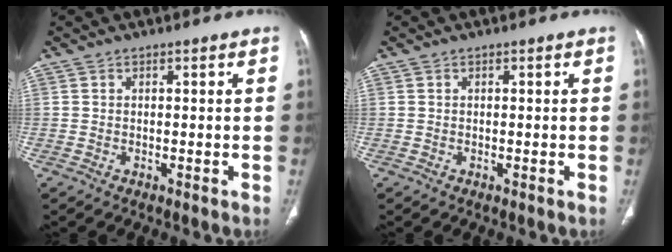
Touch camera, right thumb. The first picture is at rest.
{"total": 0.0}